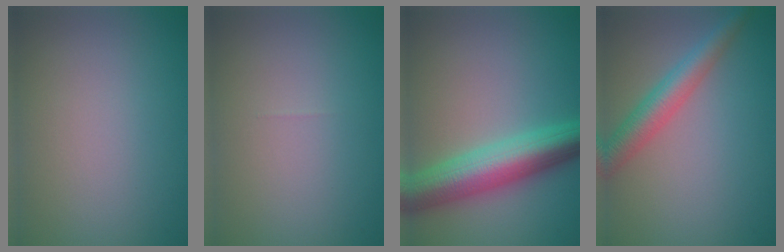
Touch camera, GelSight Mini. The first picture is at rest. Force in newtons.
{"total": 0.0}
{"total": 7.6, "press": 7.6, "slide": 0.2}
{"total": 4.0, "press": 4.0, "slide": 0.1}